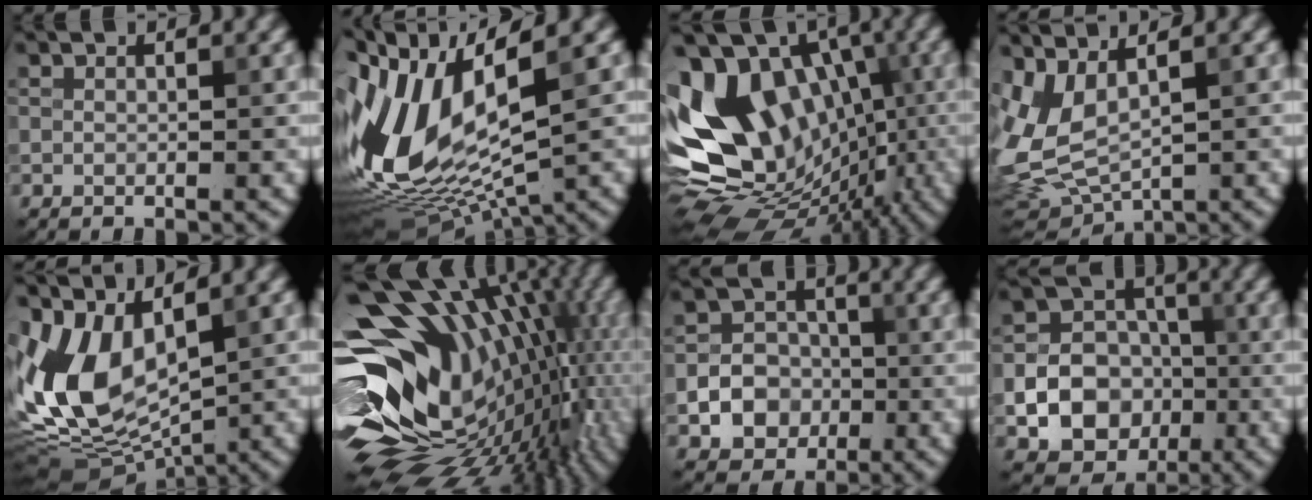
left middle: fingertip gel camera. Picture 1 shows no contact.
{"total": 14.3, "force": [1.5, 6.8, 12.5], "torque": [-0.276, -0.007, 0.038]}
{"total": 16.4, "force": [0.0, 12.2, 11.0], "torque": [-0.171, 0.023, 0.007]}
{"total": 6.0, "force": [1.3, 2.7, 5.1], "torque": [-0.127, -0.003, 0.031]}
{"total": 10.9, "force": [0.9, 6.3, 8.9], "torque": [-0.201, -0.013, 0.017]}
{"total": 19.0, "force": [1.7, 12.2, 14.5], "torque": [-0.220, 0.008, 0.050]}
{"total": 5.2, "force": [-1.5, 4.4, 2.3], "torque": [-0.015, -0.004, -0.043]}
{"total": 10.7, "force": [-2.8, 9.4, 4.4], "torque": [-0.058, -0.022, -0.068]}